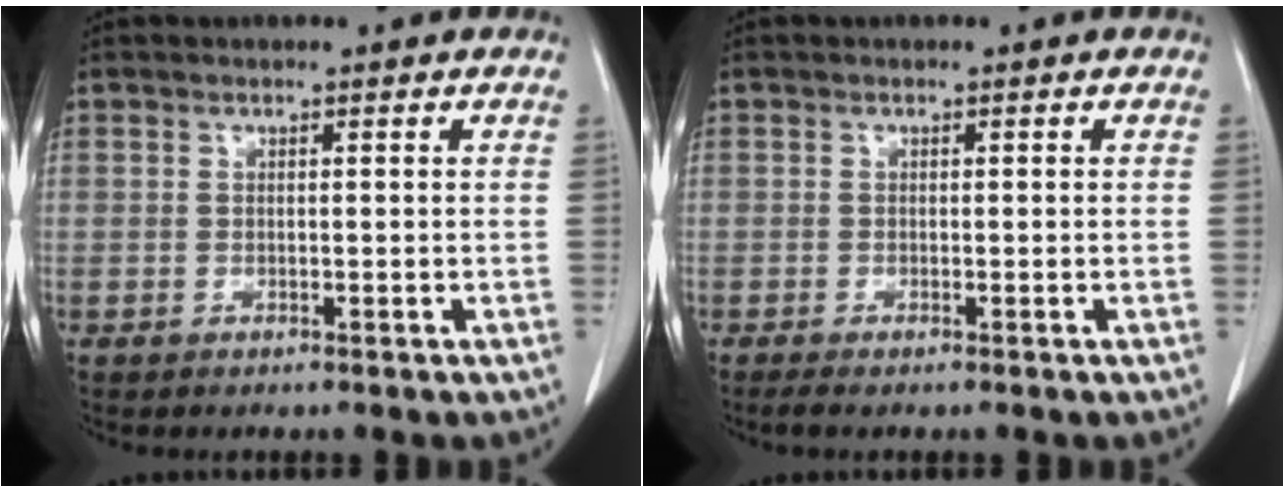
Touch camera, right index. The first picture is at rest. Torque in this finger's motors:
{"motor_torque": [0.15, -0.12, 0.03, -0.01]}